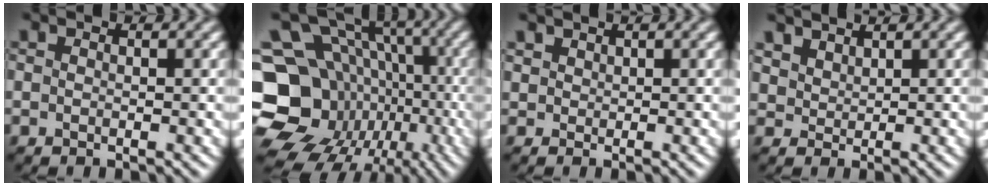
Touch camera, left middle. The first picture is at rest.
{"total": 19.8, "force": [-5.6, 17.0, 8.4], "torque": [-0.183, -0.014, -0.104]}
{"total": 0.8, "force": [0.7, 0.4, 0.0], "torque": [0.000, 0.001, 0.015]}
{"total": 2.6, "force": [2.3, 1.1, 0.5], "torque": [-0.022, -0.006, 0.061]}